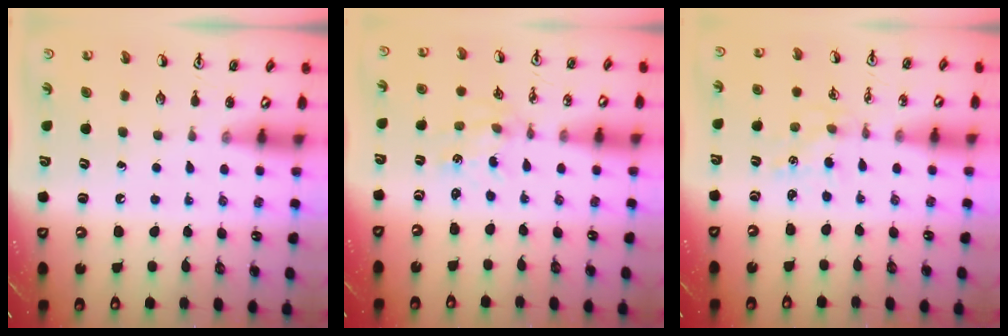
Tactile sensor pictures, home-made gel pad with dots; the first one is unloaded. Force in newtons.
{"total": 0.9, "press": 0.8, "slide": 0.1}
{"total": 1.6, "press": 1.5, "slide": 0.2}